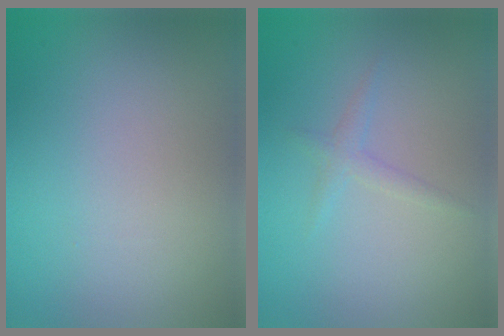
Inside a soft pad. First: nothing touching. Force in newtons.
{"total": 1.2, "press": 1.2, "slide": 0.0}